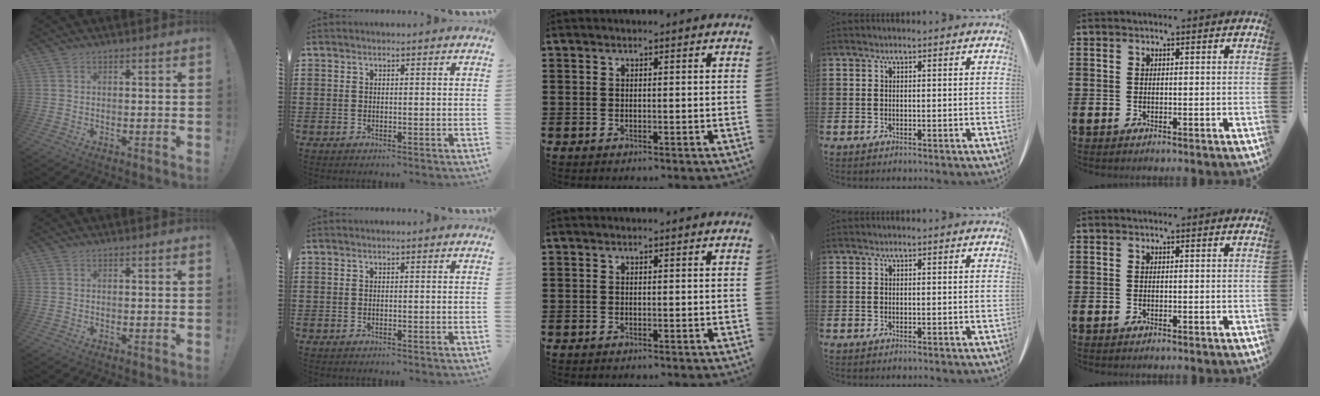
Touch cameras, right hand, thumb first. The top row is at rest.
{}